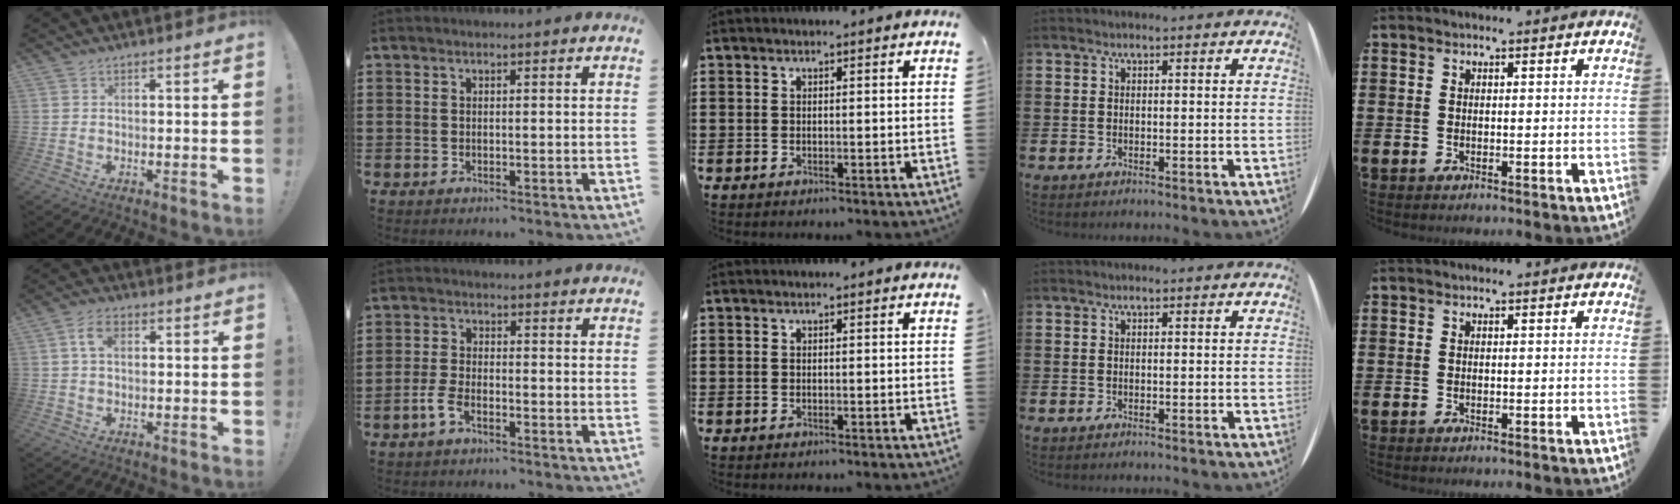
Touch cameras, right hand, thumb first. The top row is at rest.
{"thumb": {"total": 5.4, "force": [1.6, 3.2, 4.1], "torque": [-0.073, 0.007, 0.028]}, "index": {"total": 3.3, "force": [-2.1, 1.2, 2.3], "torque": [-0.061, -0.002, -0.045]}}